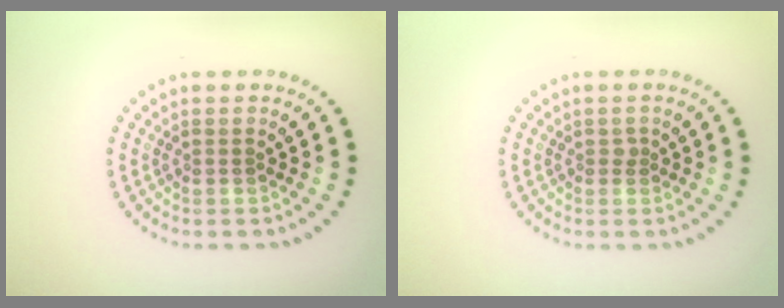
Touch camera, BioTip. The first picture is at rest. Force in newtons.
{"total": 0.5, "press": 0.4, "slide": 0.4}